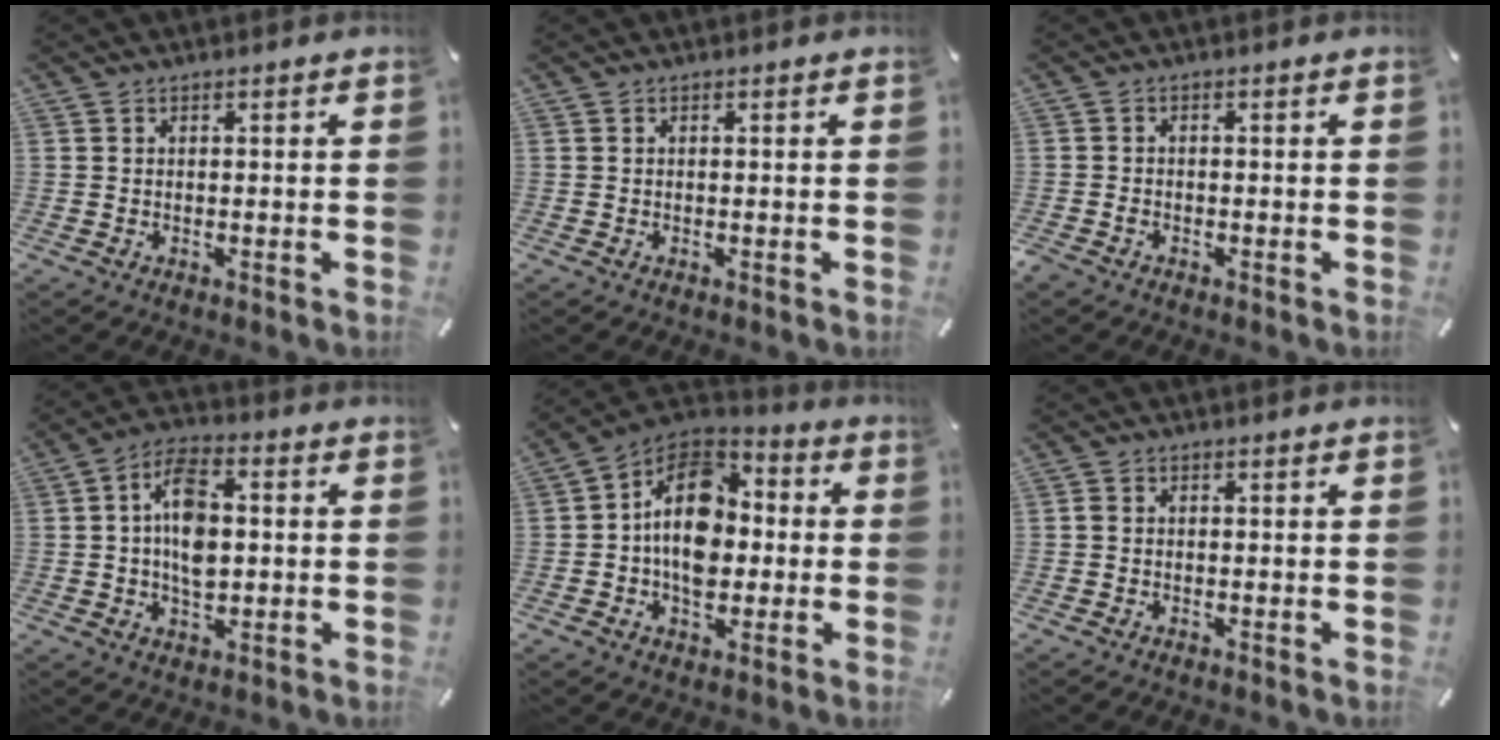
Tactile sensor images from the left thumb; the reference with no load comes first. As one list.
[{"total": 0.0}, {"total": 1.4, "force": [-1.1, 0.8, 0.6], "torque": [-0.011, 0.002, -0.022]}, {"total": 10.3, "force": [0.2, 6.5, 8.0], "torque": [-0.144, 0.005, 0.000]}, {"total": 15.5, "force": [-0.7, 11.6, 10.3], "torque": [-0.174, 0.010, -0.014]}, {"total": 0.9, "force": [-0.3, 0.7, 0.5], "torque": [-0.009, 0.003, -0.006]}]